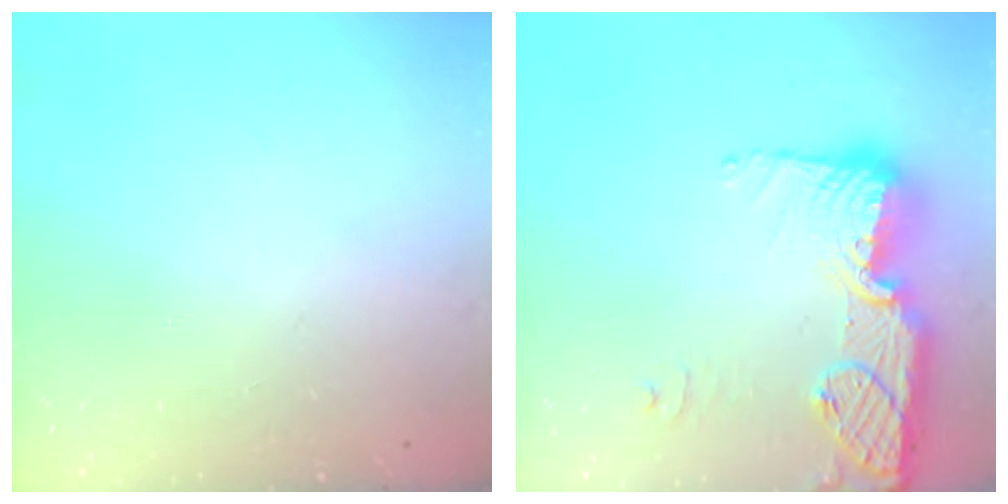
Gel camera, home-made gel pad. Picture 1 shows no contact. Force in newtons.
{"total": 16.5, "press": 16.5, "slide": 1.1}